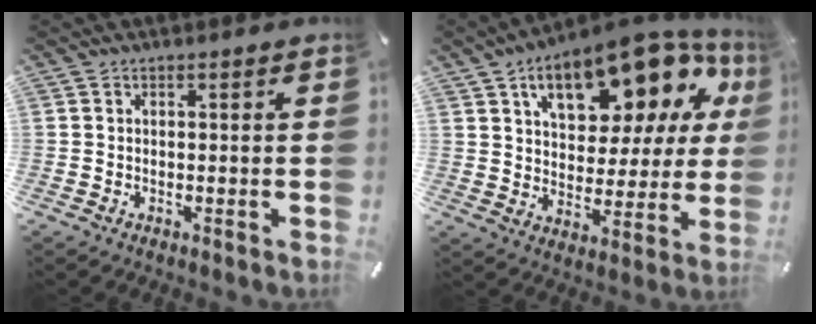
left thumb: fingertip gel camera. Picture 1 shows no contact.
{"total": 20.2, "force": [12.3, 10.1, 12.5], "torque": [-0.183, -0.076, 0.205]}